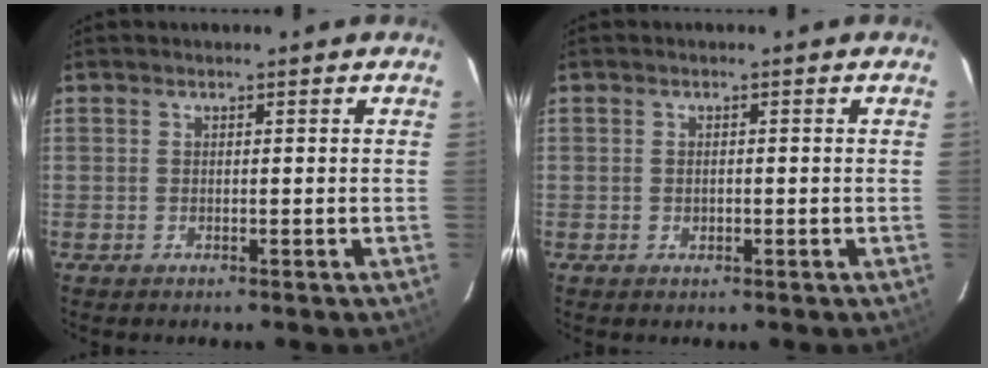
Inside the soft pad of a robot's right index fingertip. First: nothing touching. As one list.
[{"total": 0.9, "force": [-0.2, 0.8, 0.4], "torque": [-0.006, 0.001, -0.002]}]